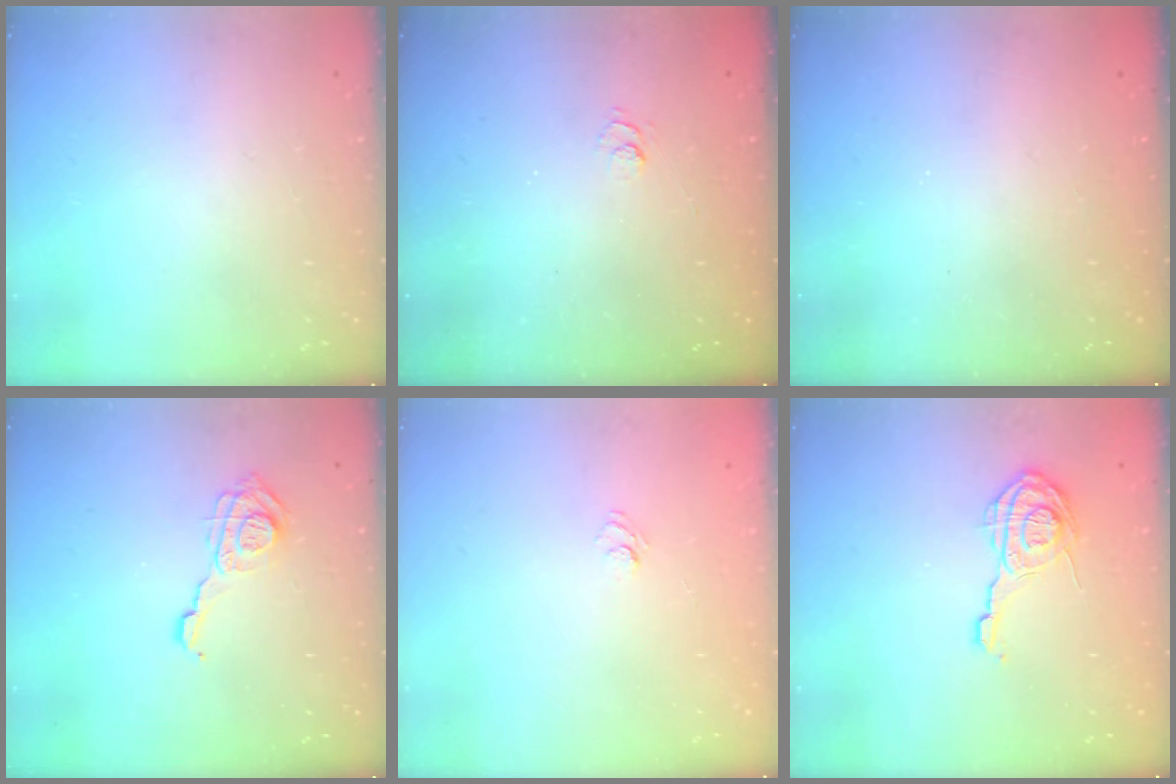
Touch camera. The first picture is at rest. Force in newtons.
{"total": 2.7, "press": 2.2, "slide": 1.5}
{"total": 2.2, "press": 2.1, "slide": 0.7}
{"total": 10.4, "press": 10.4, "slide": 0.4}
{"total": 4.2, "press": 4.0, "slide": 1.2}
{"total": 12.7, "press": 12.7, "slide": 1.0}